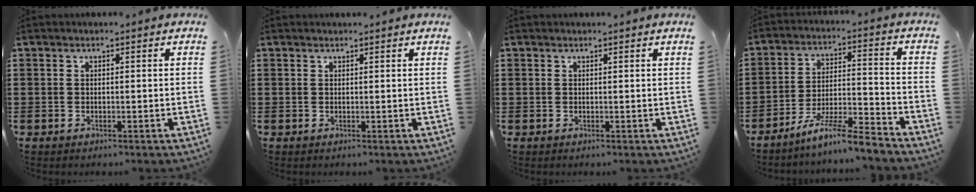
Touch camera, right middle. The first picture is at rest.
{"total": 0.0}
{"total": 0.0}
{"total": 8.3, "force": [-7.4, -0.2, 3.6], "torque": [-0.071, -0.003, -0.145]}